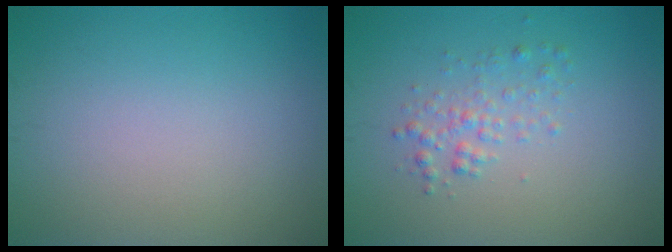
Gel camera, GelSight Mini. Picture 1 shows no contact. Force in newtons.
{"total": 1.8, "press": 1.8, "slide": 0.0}